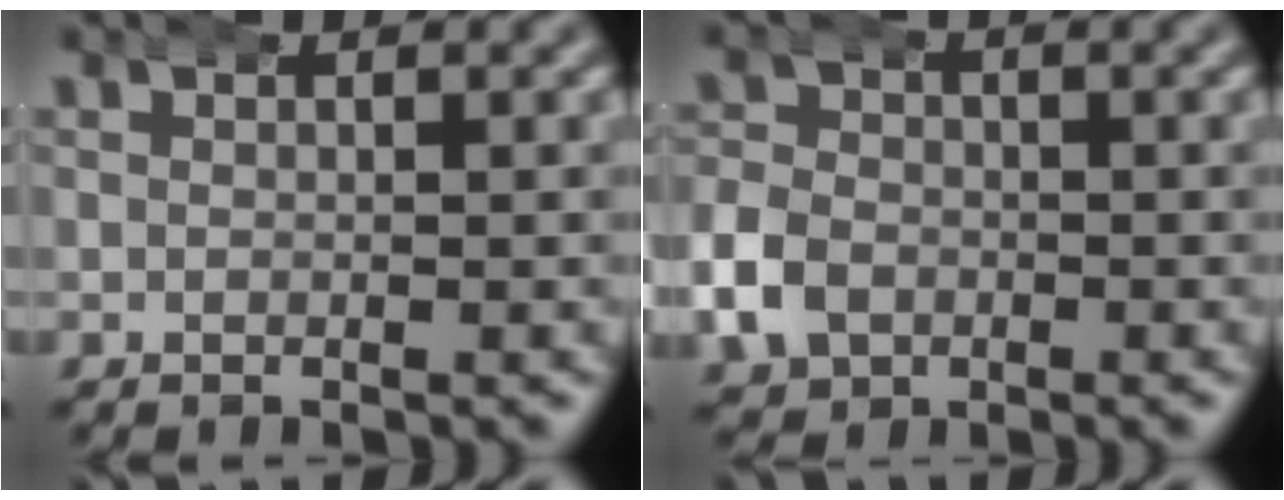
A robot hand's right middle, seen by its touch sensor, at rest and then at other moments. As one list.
[{"total": 3.9, "force": [-1.6, 3.3, 1.3], "torque": [-0.033, -0.003, -0.034]}]